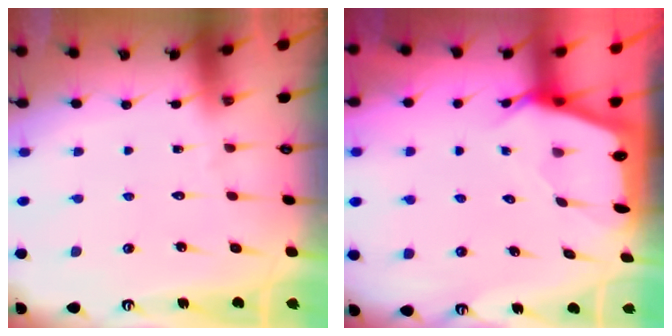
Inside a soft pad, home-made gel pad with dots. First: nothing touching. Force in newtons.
{"total": 2.4, "press": 2.4, "slide": 0.2}